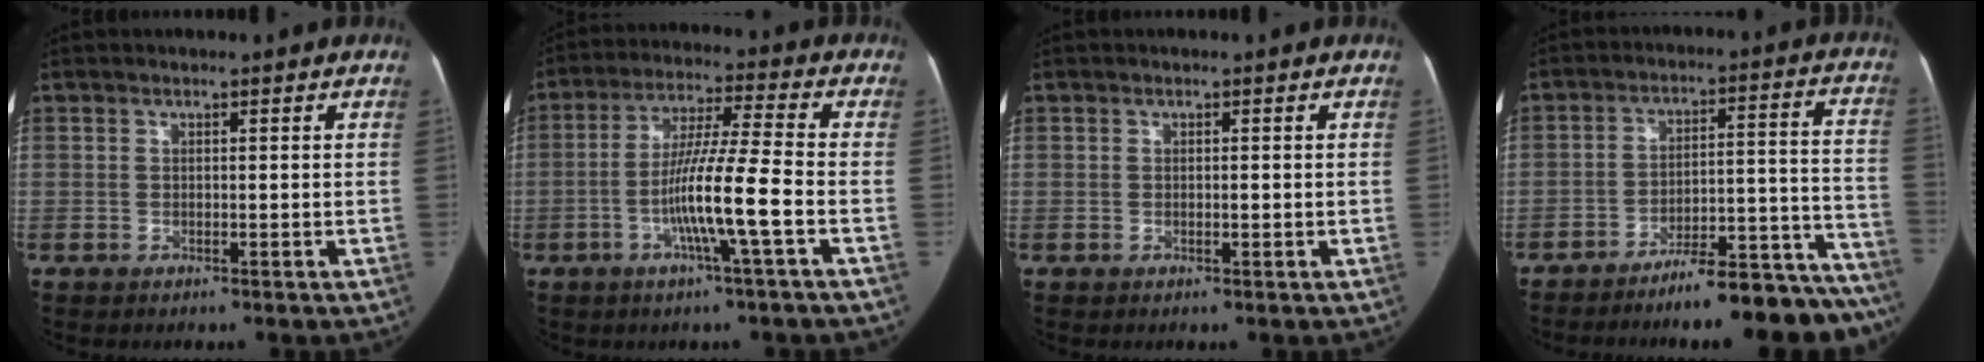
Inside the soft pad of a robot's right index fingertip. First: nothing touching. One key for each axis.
{"total": 11.1, "fx": -3.5, "fy": -0.7, "fz": 10.5, "tx": -0.195, "ty": 0.000, "tz": -0.068}
{"total": 0.9, "fx": -0.1, "fy": 0.5, "fz": 0.8, "tx": -0.013, "ty": 0.000, "tz": -0.002}
{"total": 17.5, "fx": -15.8, "fy": 2.5, "fz": 7.3, "tx": -0.030, "ty": 0.065, "tz": -0.225}